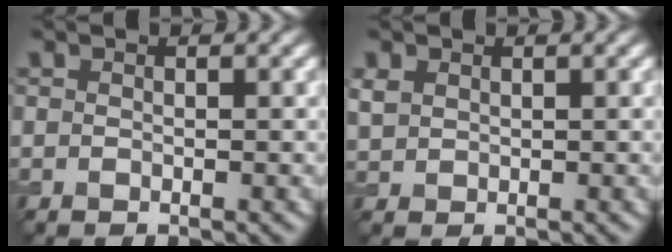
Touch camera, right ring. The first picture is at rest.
{"total": 1.3, "force": [0.7, 1.0, 0.5], "torque": [-0.014, 0.000, 0.017]}